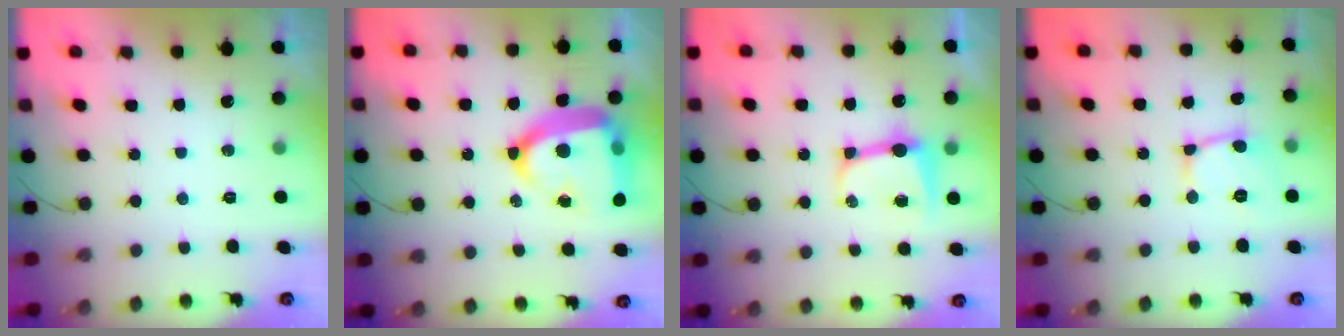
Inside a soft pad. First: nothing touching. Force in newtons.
{"total": 20.1, "press": 20.0, "slide": 1.7}
{"total": 8.5, "press": 8.5, "slide": 0.7}
{"total": 5.8, "press": 5.8, "slide": 0.8}